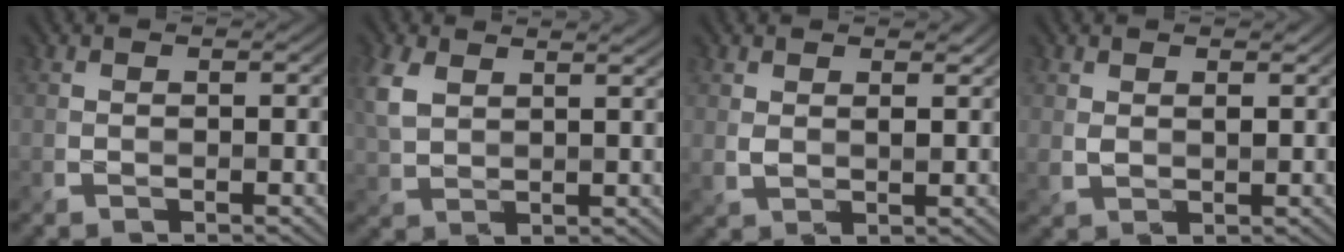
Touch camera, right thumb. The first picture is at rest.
{"total": 5.8, "force": [3.2, 2.8, 4.0], "torque": [-0.116, 0.006, 0.064]}
{"total": 1.9, "force": [1.1, 1.2, 1.0], "torque": [-0.030, -0.006, 0.024]}
{"total": 1.5, "force": [0.8, 1.0, 0.8], "torque": [-0.025, -0.006, 0.020]}